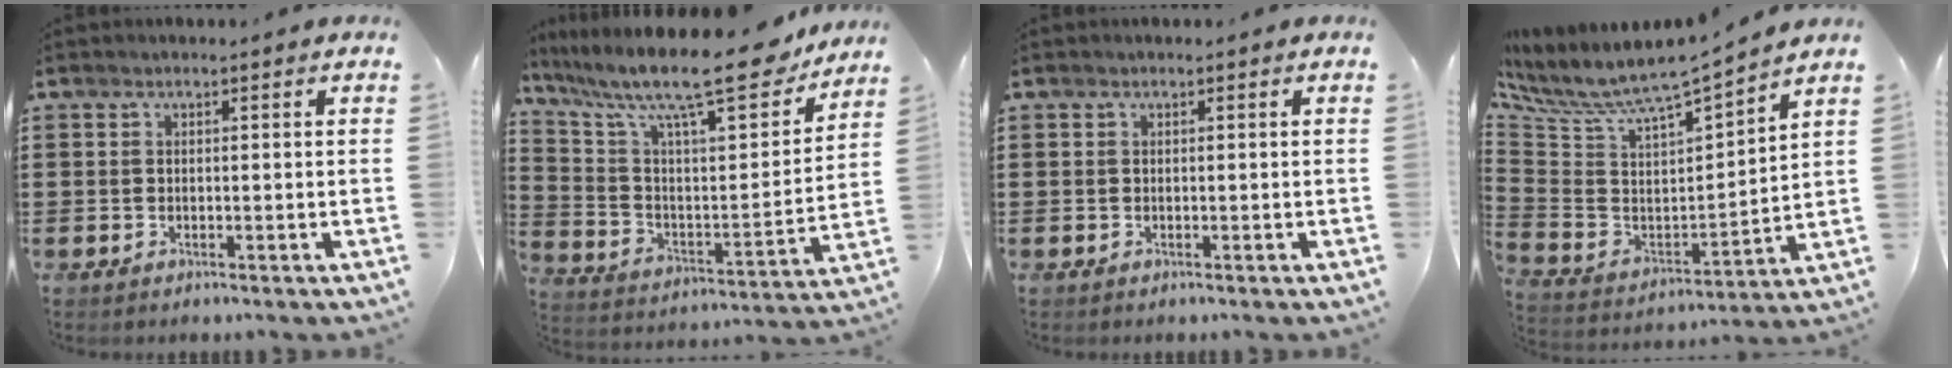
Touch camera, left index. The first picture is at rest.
{"total": 15.6, "force": [12.3, 2.4, 9.3], "torque": [-0.186, -0.082, 0.197]}
{"total": 0.0}
{"total": 5.7, "force": [5.1, 1.0, 2.3], "torque": [-0.073, -0.051, 0.078]}